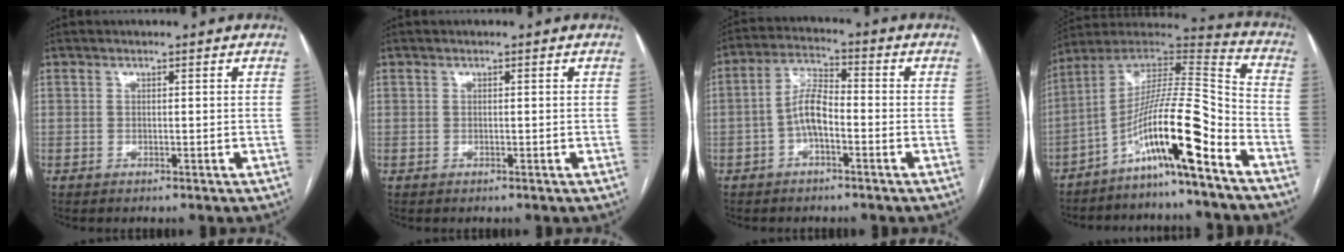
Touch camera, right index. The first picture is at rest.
{"total": 0.0}
{"total": 6.2, "force": [-1.8, 2.2, 5.5], "torque": [-0.112, 0.018, -0.037]}
{"total": 15.2, "force": [-8.4, -0.1, 12.6], "torque": [-0.232, 0.018, -0.149]}